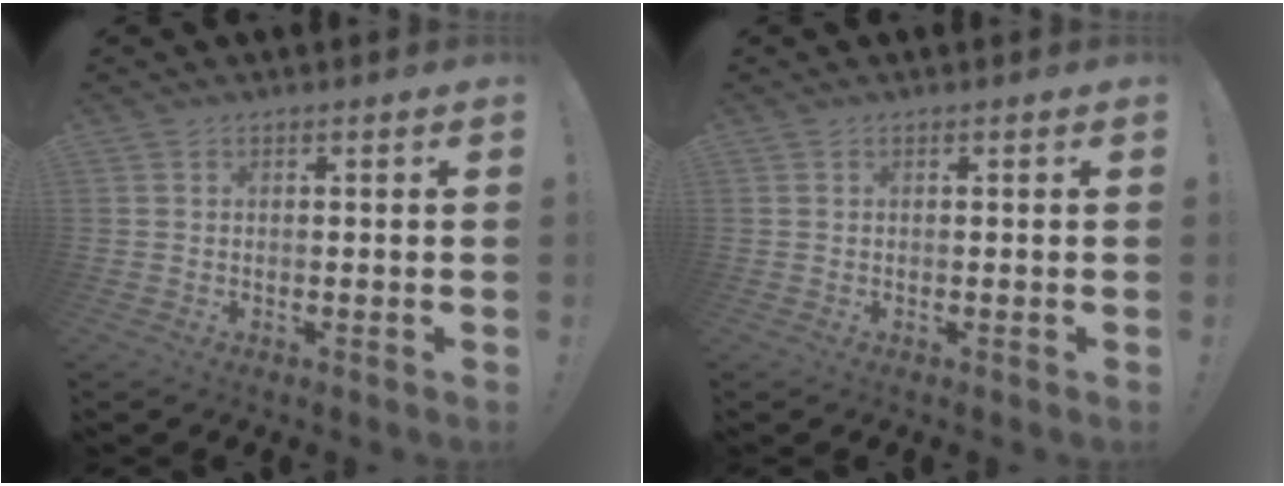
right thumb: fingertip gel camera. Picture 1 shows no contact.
{"total": 0.0}